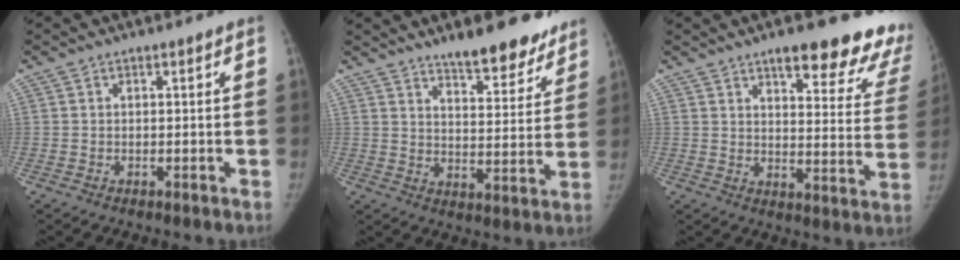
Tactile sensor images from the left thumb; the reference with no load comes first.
{"total": 13.0, "force": [10.1, 4.2, 7.0], "torque": [-0.052, -0.064, 0.148]}
{"total": 20.9, "force": [15.9, 6.0, 12.2], "torque": [-0.107, -0.078, 0.182]}